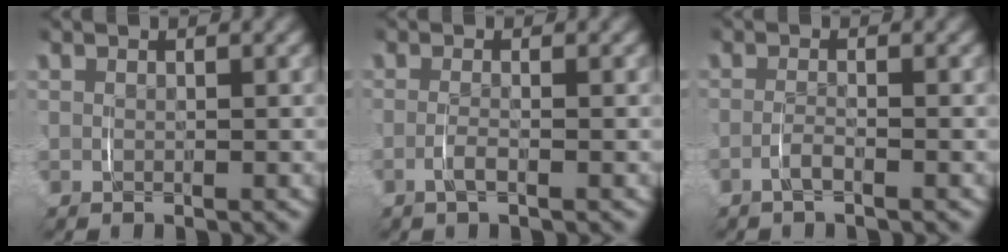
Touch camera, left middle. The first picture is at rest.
{"total": 1.3, "force": [-0.9, -0.2, 1.0], "torque": [-0.023, -0.008, -0.016]}
{"total": 1.4, "force": [-1.1, -0.2, 0.7], "torque": [-0.019, -0.005, -0.022]}